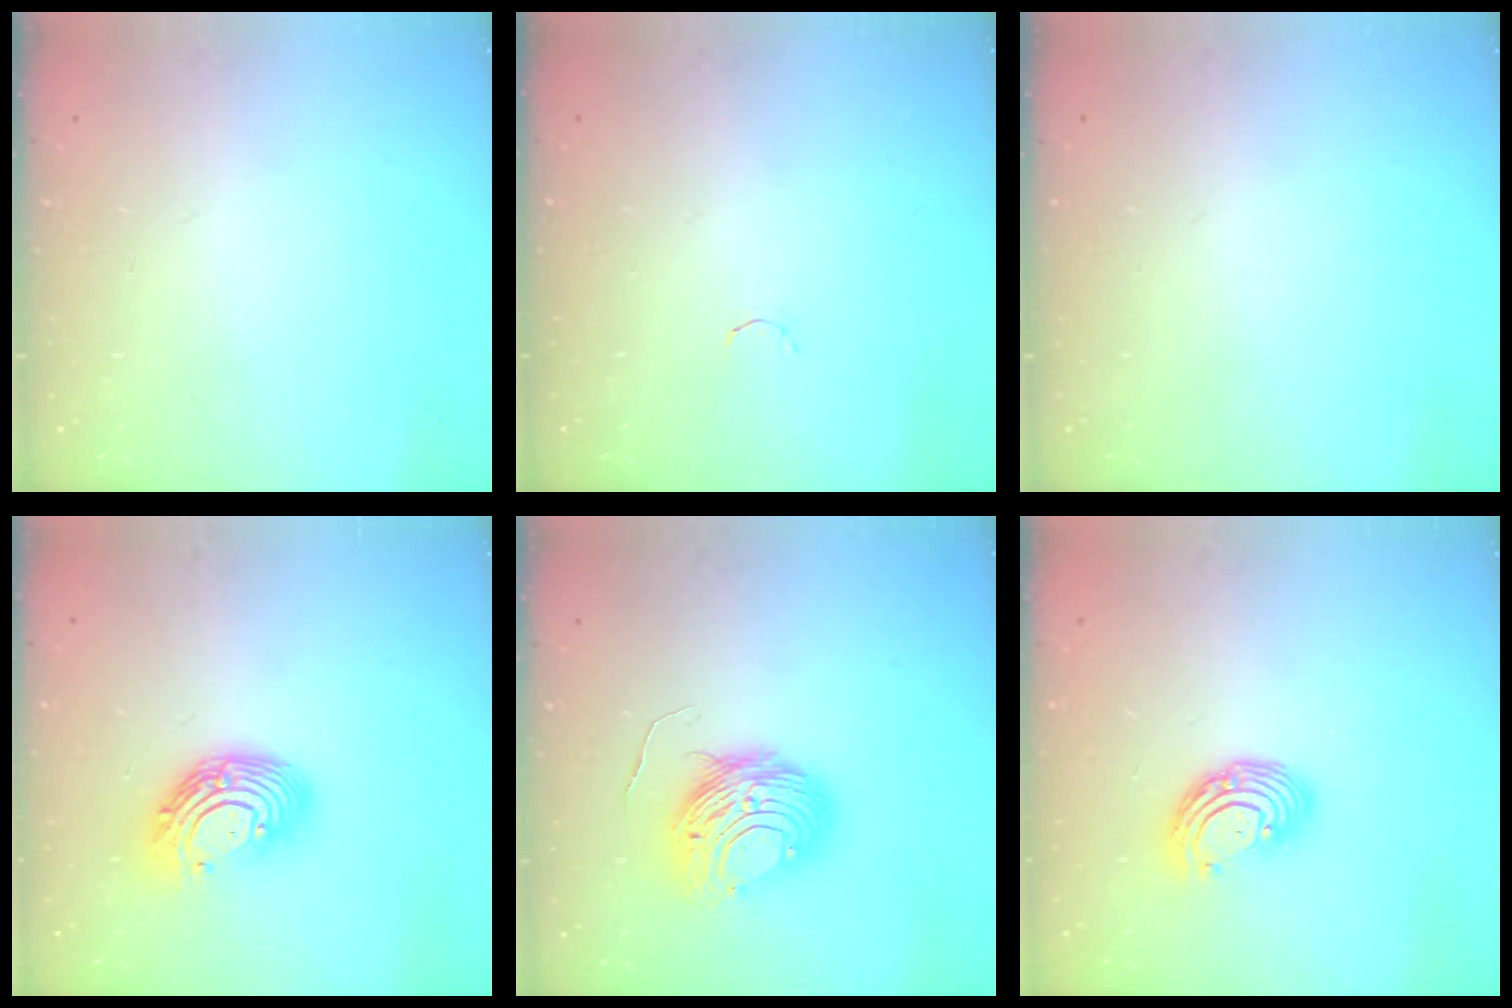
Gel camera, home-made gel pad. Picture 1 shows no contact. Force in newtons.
{"total": 1.8, "press": 1.7, "slide": 0.4}
{"total": 0.0}
{"total": 13.2, "press": 13.1, "slide": 1.3}
{"total": 9.5, "press": 9.5, "slide": 0.8}
{"total": 9.0, "press": 8.8, "slide": 1.7}